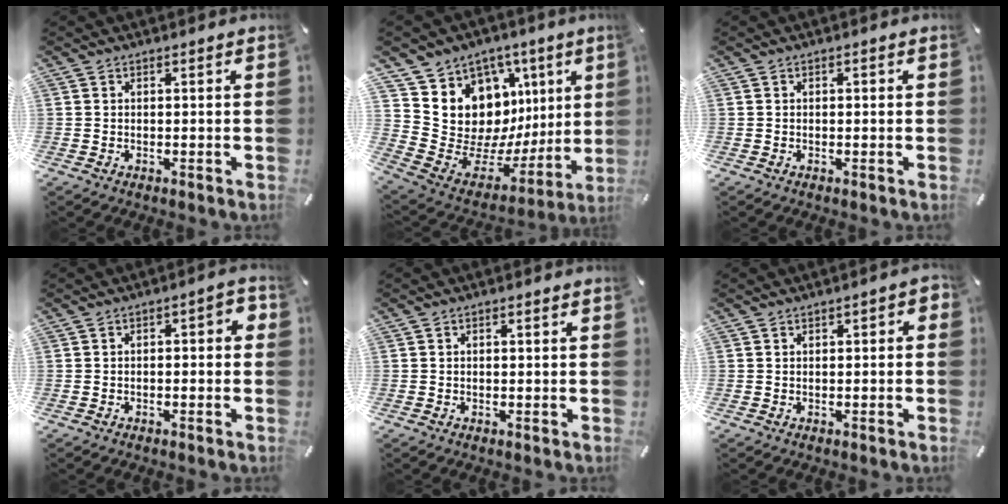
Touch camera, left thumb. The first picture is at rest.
{"total": 13.8, "force": [4.9, 12.1, 4.6], "torque": [-0.050, -0.084, 0.117]}
{"total": 0.7, "force": [-0.2, 0.3, 0.6], "torque": [-0.013, 0.000, -0.003]}
{"total": 3.5, "force": [-1.6, 1.4, 2.8], "torque": [-0.047, 0.018, -0.032]}
{"total": 0.9, "force": [-0.2, 0.4, 0.9], "torque": [-0.015, 0.001, -0.004]}
{"total": 2.3, "force": [-0.8, 1.1, 1.9], "torque": [-0.031, 0.006, -0.014]}